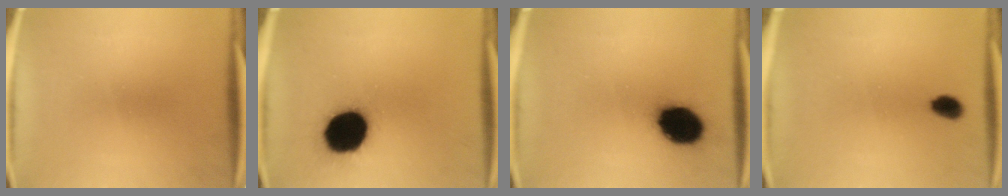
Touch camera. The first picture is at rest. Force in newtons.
{"total": 19.1}
{"total": 14.2}
{"total": 3.1}